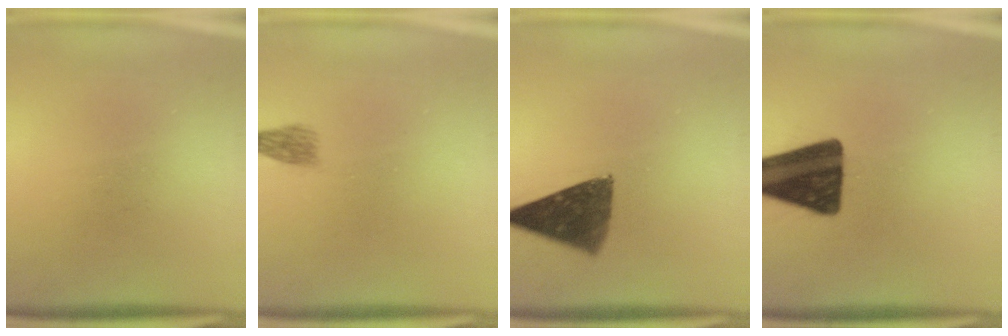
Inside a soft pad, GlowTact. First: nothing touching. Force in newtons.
{"total": 1.9}
{"total": 10.0}
{"total": 16.4}